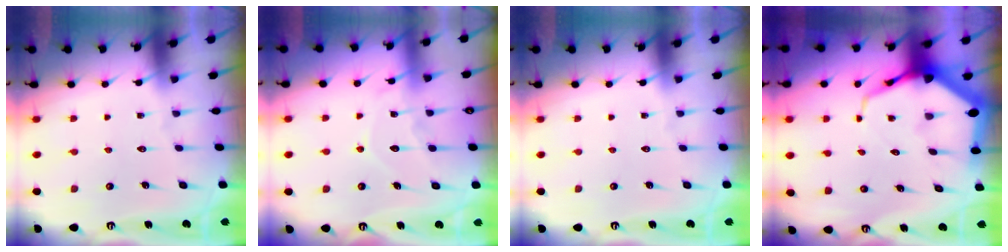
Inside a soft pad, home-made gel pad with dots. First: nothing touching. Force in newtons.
{"total": 10.3, "press": 10.3, "slide": 0.9}
{"total": 0.0}
{"total": 8.8, "press": 8.7, "slide": 0.9}